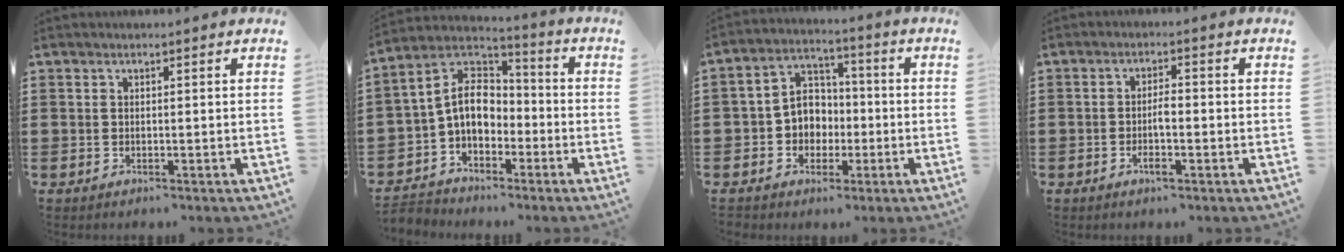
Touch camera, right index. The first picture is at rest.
{"total": 8.9, "force": [-1.1, 6.5, 5.9], "torque": [-0.150, 0.002, -0.028]}
{"total": 5.8, "force": [-1.3, 5.3, 1.9], "torque": [-0.052, 0.015, -0.025]}
{"total": 3.3, "force": [-1.0, 0.9, 3.0], "torque": [-0.062, 0.000, -0.021]}